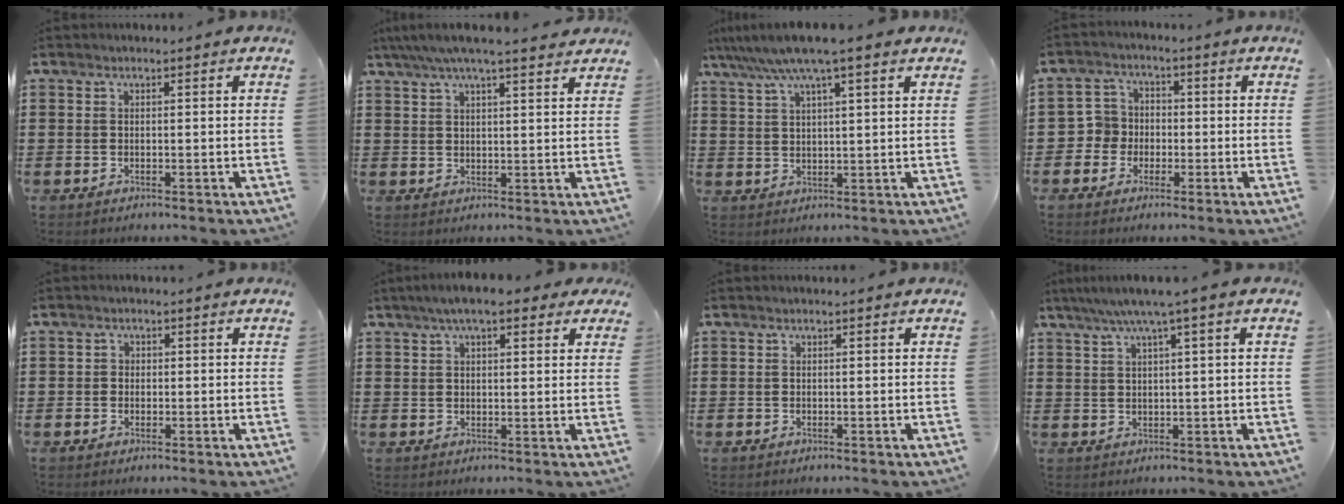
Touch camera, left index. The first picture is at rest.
{"total": 5.0, "force": [4.1, 0.3, 2.8], "torque": [-0.067, -0.008, 0.072]}
{"total": 7.0, "force": [5.3, 0.2, 4.6], "torque": [-0.104, -0.012, 0.092]}
{"total": 4.2, "force": [-1.8, 3.7, 0.5], "torque": [-0.034, 0.007, -0.042]}
{"total": 1.1, "force": [-0.2, 1.0, 0.2], "torque": [-0.008, 0.005, -0.007]}
{"total": 5.8, "force": [4.0, 1.7, 3.9], "torque": [-0.077, 0.005, 0.068]}
{"total": 0.0}
{"total": 3.6, "force": [1.7, -0.3, 3.2], "torque": [-0.065, -0.001, 0.027]}